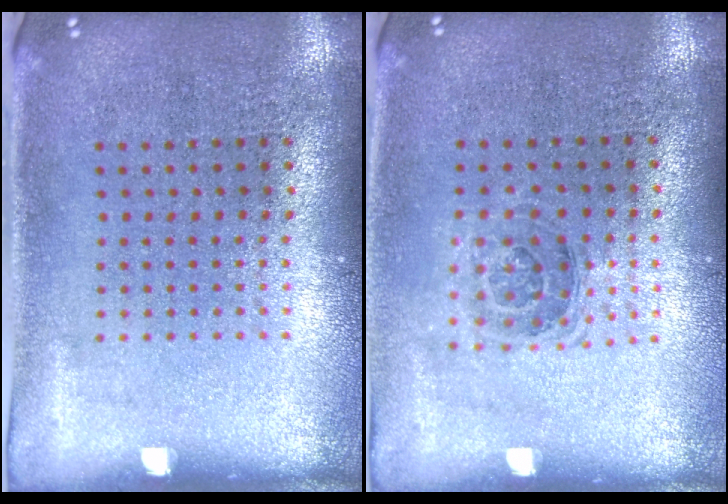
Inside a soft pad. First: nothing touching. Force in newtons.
{"total": 1.1, "press": 1.0, "slide": 0.5}